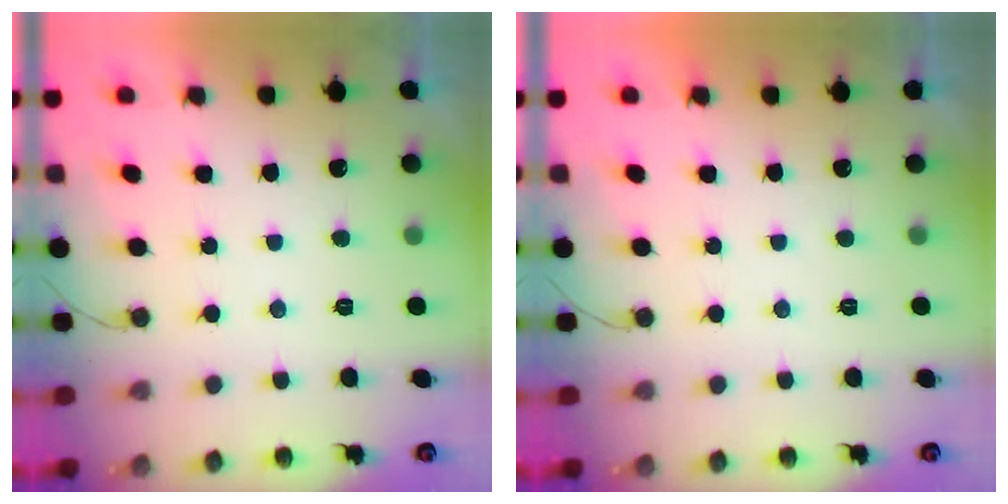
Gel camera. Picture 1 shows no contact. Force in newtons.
{"total": 1.7, "press": 1.7, "slide": 0.0}